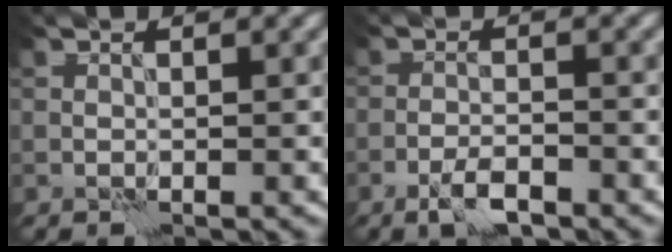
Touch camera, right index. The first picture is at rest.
{"total": 3.0, "force": [-2.1, 0.8, 2.0], "torque": [-0.040, 0.003, -0.044]}